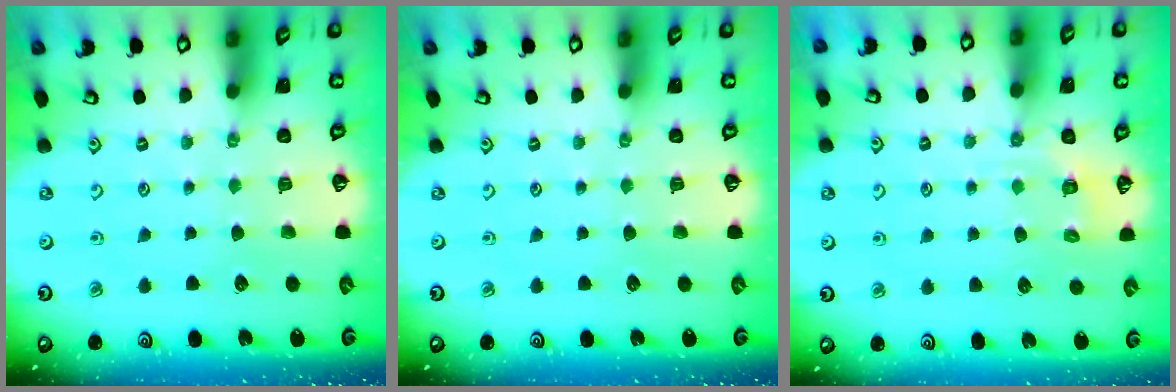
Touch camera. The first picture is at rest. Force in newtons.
{"total": 0.0}
{"total": 4.0, "press": 3.6, "slide": 1.7}